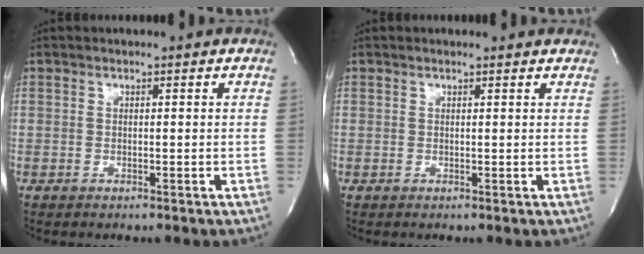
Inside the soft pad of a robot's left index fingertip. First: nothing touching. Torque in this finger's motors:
{"motor_torque": [0.16, -0.08, -0.09, -0.04]}